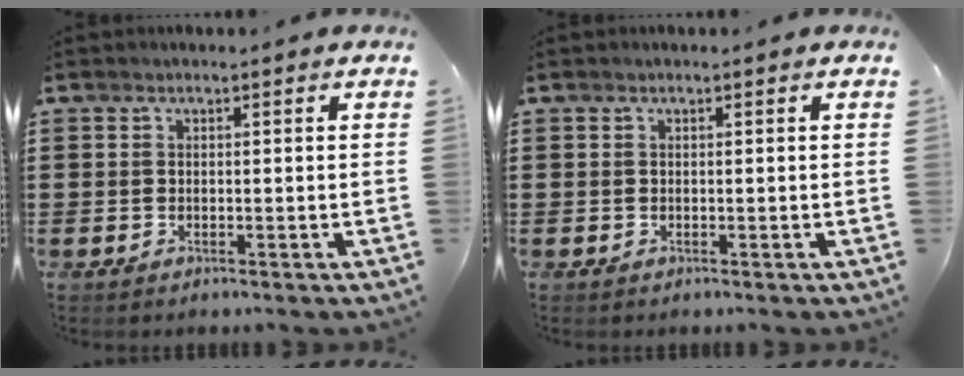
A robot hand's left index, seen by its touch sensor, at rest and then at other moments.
{"total": 0.0}